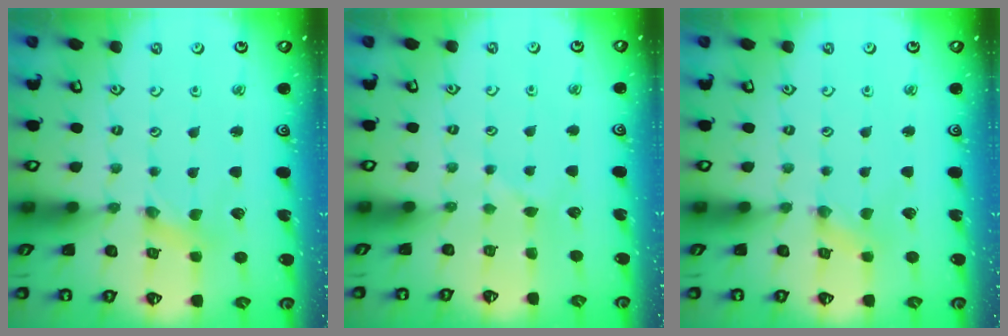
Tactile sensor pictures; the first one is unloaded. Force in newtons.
{"total": 2.9, "press": 2.9, "slide": 0.5}
{"total": 0.8, "press": 0.8, "slide": 0.1}